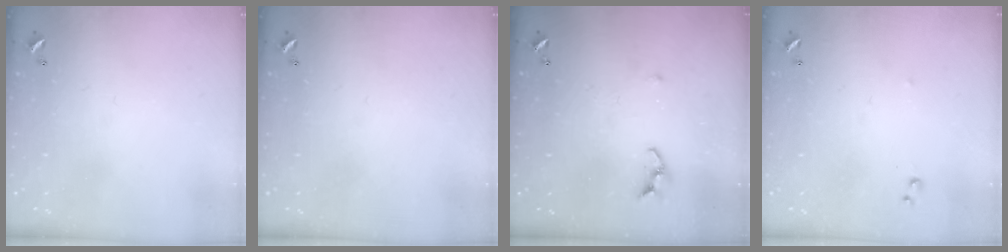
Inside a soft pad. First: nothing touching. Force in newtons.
{"total": 0.0}
{"total": 5.8, "press": 5.8, "slide": 0.1}
{"total": 5.4, "press": 5.4, "slide": 0.6}